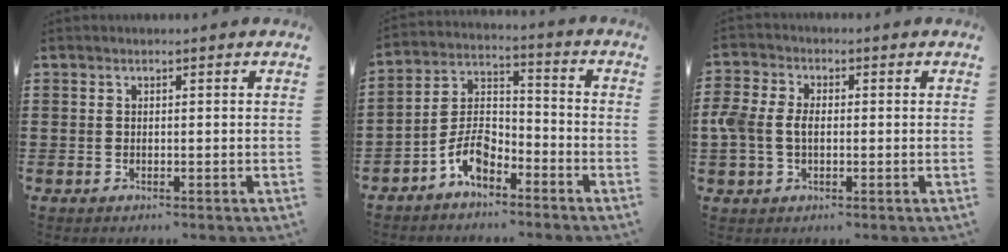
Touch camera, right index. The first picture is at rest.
{"total": 6.9, "force": [-4.7, 3.4, 3.7], "torque": [-0.092, 0.009, -0.095]}
{"total": 4.6, "force": [-0.5, 3.3, 3.1], "torque": [-0.093, -0.001, -0.020]}